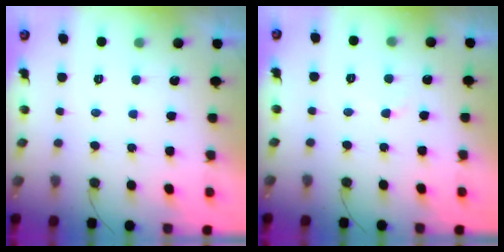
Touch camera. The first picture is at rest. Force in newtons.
{"total": 2.4, "press": 2.4, "slide": 0.2}